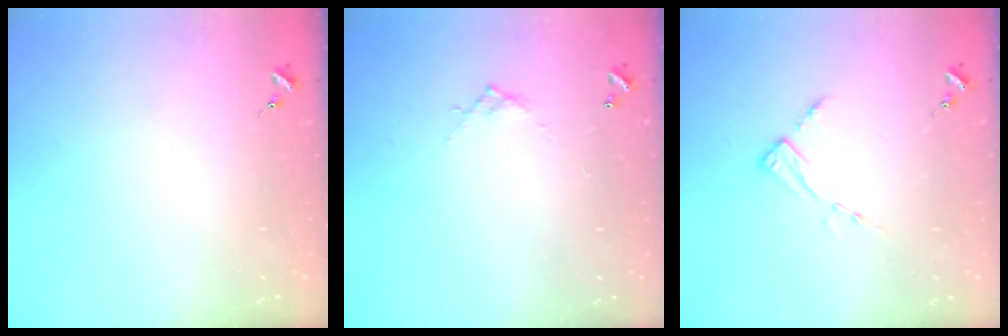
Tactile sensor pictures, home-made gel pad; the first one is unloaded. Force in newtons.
{"total": 4.2, "press": 4.2, "slide": 0.2}
{"total": 3.6, "press": 3.5, "slide": 0.4}